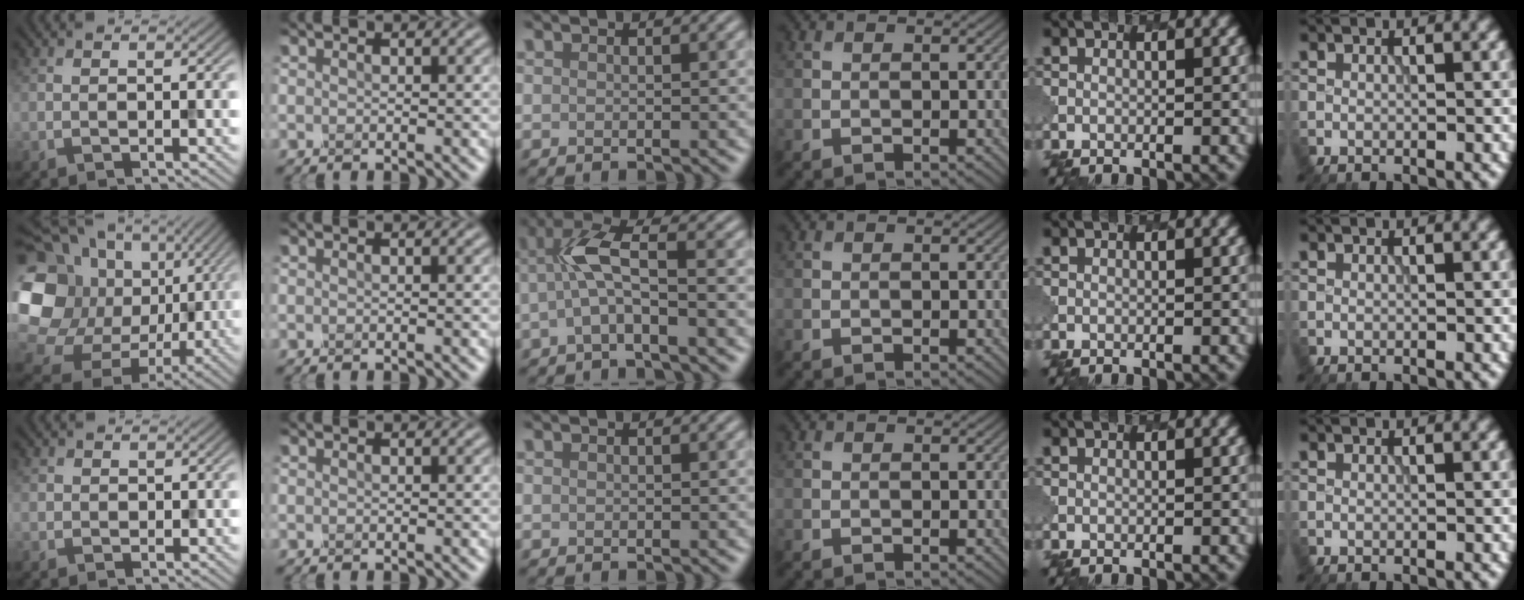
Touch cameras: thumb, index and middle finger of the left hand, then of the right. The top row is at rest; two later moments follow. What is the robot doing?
{"motion": "dispense", "object": "spray bottle"}